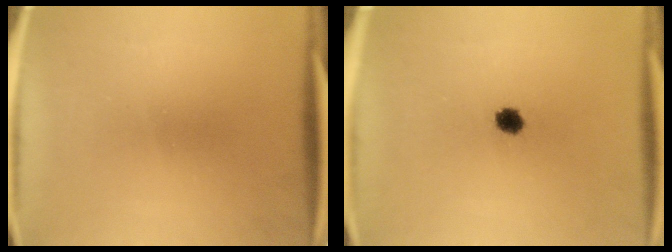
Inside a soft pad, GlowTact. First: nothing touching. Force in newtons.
{"total": 3.0}